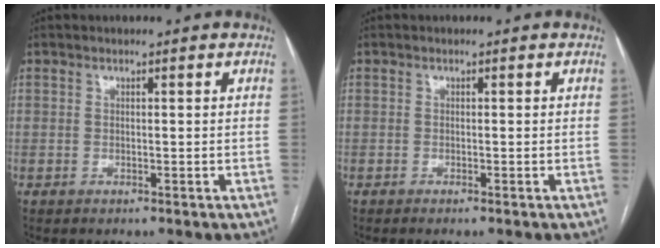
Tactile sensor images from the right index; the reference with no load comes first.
{"total": 0.6, "force": [-0.5, -0.1, 0.4], "torque": [-0.011, -0.001, -0.009]}